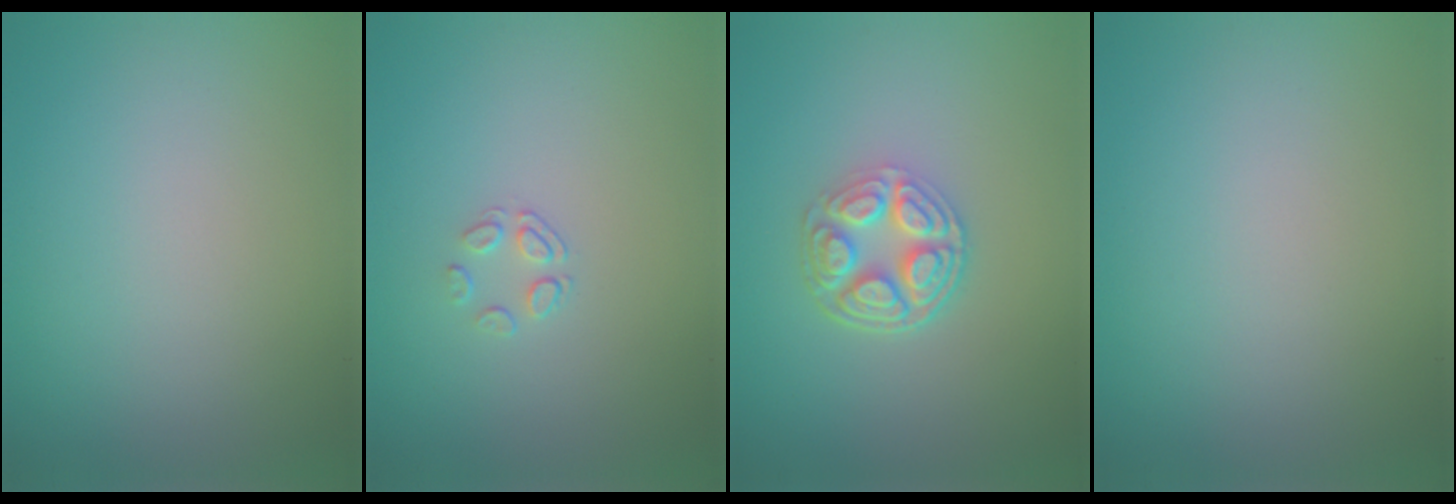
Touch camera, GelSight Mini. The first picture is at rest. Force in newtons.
{"total": 1.4, "press": 0.6, "slide": 1.2}
{"total": 4.8, "press": 3.6, "slide": 3.2}
{"total": 0.0}